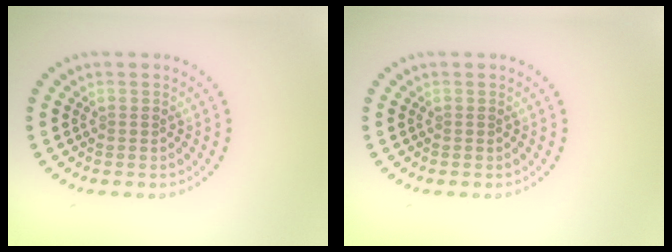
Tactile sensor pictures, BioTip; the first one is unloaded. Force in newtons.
{"total": 0.0}